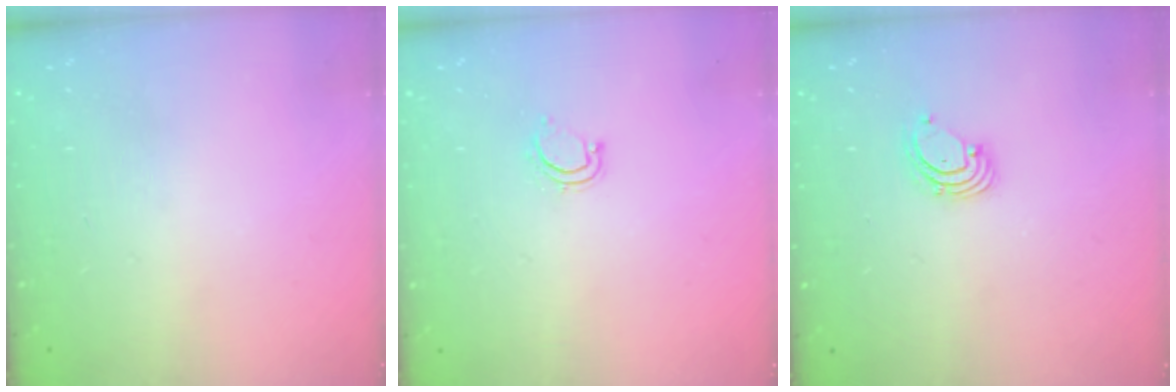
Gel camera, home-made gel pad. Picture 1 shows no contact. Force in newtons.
{"total": 3.4, "press": 3.4, "slide": 0.3}
{"total": 1.6, "press": 1.6, "slide": 0.1}